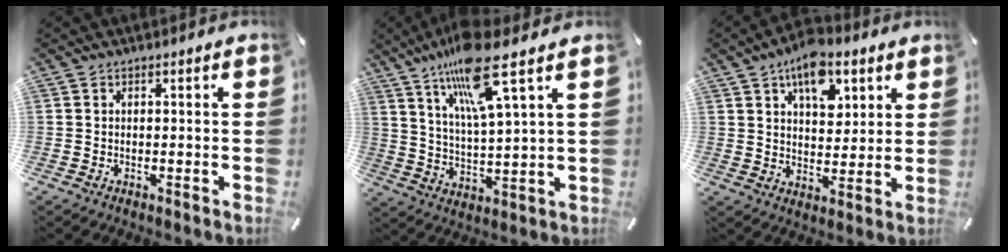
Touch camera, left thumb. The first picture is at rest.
{"total": 14.8, "force": [10.0, 2.2, 10.7], "torque": [-0.215, -0.040, 0.162]}
{"total": 11.5, "force": [6.3, 6.7, 6.8], "torque": [-0.094, -0.021, 0.109]}